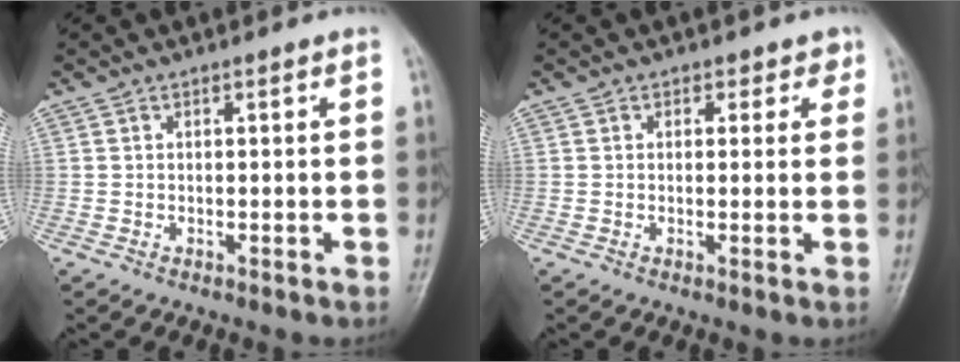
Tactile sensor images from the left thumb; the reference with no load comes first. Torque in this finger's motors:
{"motor_torque": [-0.33, -0.08, -0.22, 0.03, -0.05]}